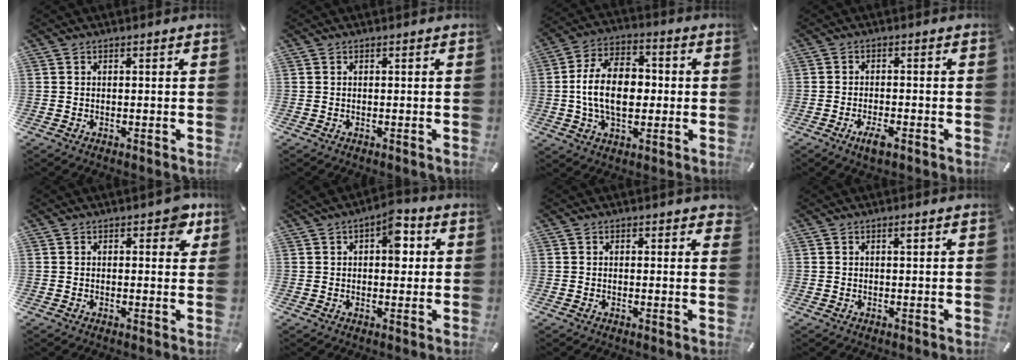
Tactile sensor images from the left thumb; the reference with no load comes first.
{"total": 0.0}
{"total": 14.0, "force": [-0.7, 9.2, 10.5], "torque": [-0.209, 0.009, -0.015]}
{"total": 3.6, "force": [-2.2, 1.3, 2.5], "torque": [-0.052, 0.006, -0.041]}
{"total": 4.4, "force": [2.2, 2.6, 2.8], "torque": [-0.022, -0.005, 0.031]}
{"total": 7.5, "force": [2.0, 4.3, 5.8], "torque": [-0.060, -0.008, 0.024]}
{"total": 1.1, "force": [0.7, 0.7, 0.6], "torque": [0.003, -0.004, 0.008]}
{"total": 1.1, "force": [0.5, 0.3, 1.0], "torque": [-0.019, 0.003, 0.008]}